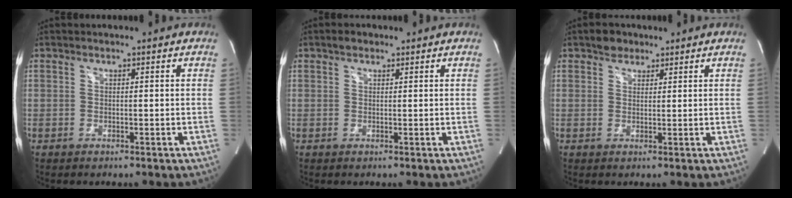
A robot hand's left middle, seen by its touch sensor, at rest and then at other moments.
{"total": 1.4, "force": [1.0, 0.8, 0.6], "torque": [-0.015, 0.008, 0.014]}
{"total": 2.6, "force": [1.8, 1.7, 0.6], "torque": [-0.012, 0.008, 0.028]}